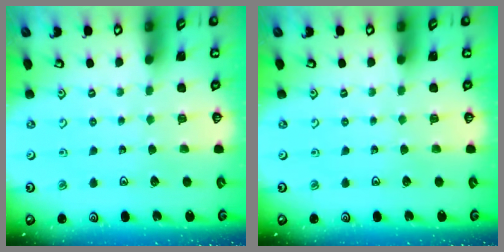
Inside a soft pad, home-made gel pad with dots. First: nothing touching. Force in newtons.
{"total": 0.0}